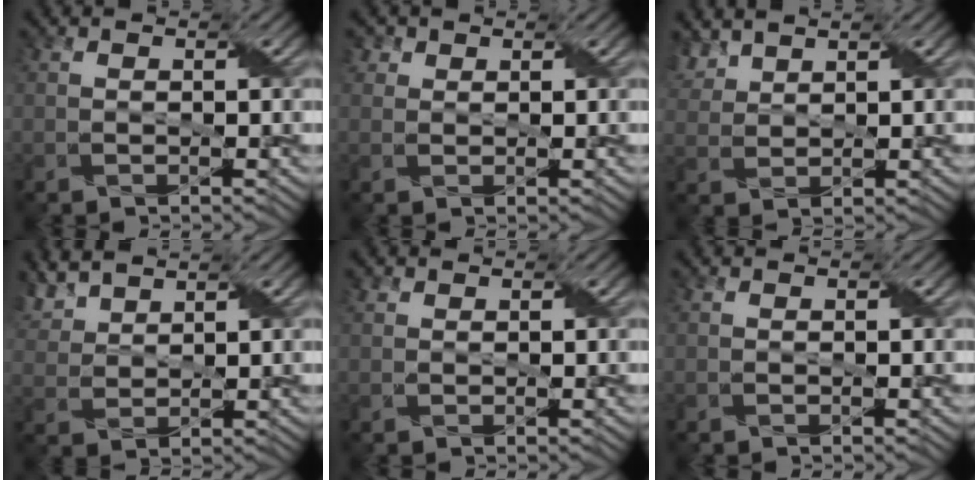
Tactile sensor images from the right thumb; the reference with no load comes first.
{"total": 1.9, "force": [1.2, 1.4, 0.4], "torque": [-0.011, -0.001, 0.021]}
{"total": 3.6, "force": [2.8, 1.5, 1.7], "torque": [-0.053, 0.012, 0.062]}
{"total": 4.7, "force": [3.8, 1.8, 2.2], "torque": [-0.067, 0.016, 0.082]}
{"total": 0.7, "force": [0.5, 0.5, 0.0], "torque": [-0.002, 0.002, 0.010]}
{"total": 0.0}